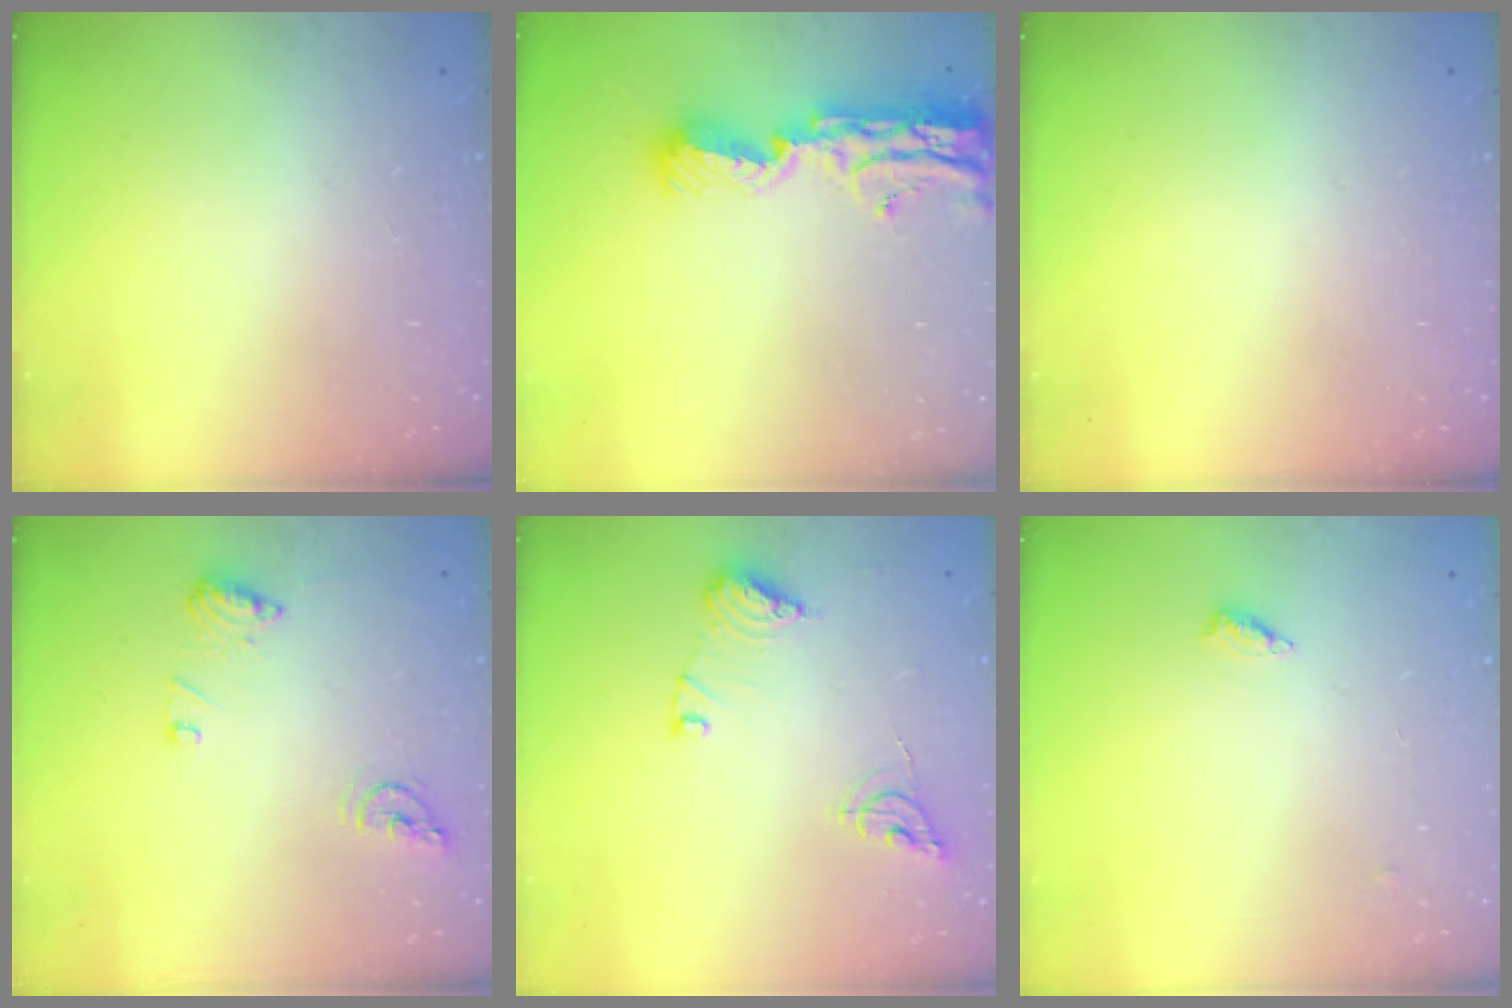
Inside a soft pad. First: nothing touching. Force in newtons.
{"total": 11.5, "press": 11.4, "slide": 1.6}
{"total": 0.0}
{"total": 10.4, "press": 10.4, "slide": 1.0}
{"total": 10.2, "press": 10.2, "slide": 0.6}
{"total": 4.4, "press": 4.1, "slide": 1.4}